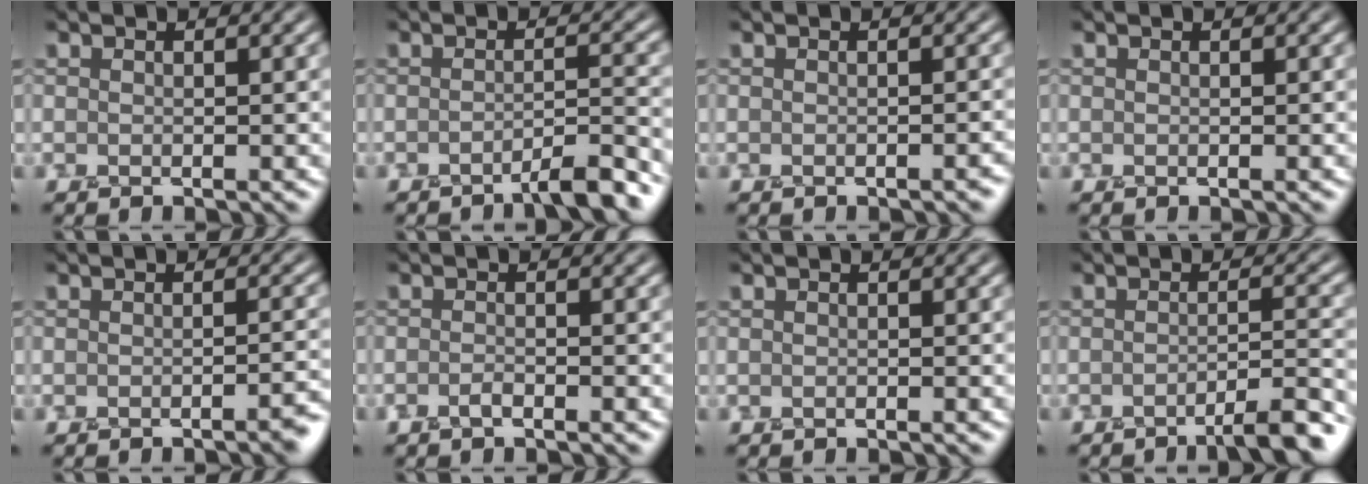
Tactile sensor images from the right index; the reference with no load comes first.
{"total": 3.3, "force": [-2.4, 0.5, 2.2], "torque": [-0.019, 0.011, -0.052]}
{"total": 1.1, "force": [-0.6, 0.4, 0.8], "torque": [-0.001, 0.001, -0.014]}
{"total": 0.0}
{"total": 2.2, "force": [-1.2, 0.6, 1.7], "torque": [-0.013, 0.002, -0.026]}
{"total": 0.8, "force": [-0.6, 0.3, 0.4], "torque": [-0.006, 0.008, -0.015]}
{"total": 0.0}
{"total": 4.0, "force": [-2.6, 0.7, 2.9], "torque": [-0.030, 0.010, -0.055]}